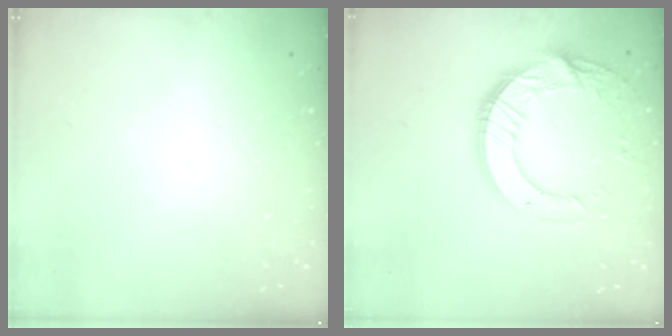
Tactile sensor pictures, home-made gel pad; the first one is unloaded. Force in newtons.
{"total": 17.1, "press": 17.0, "slide": 1.5}